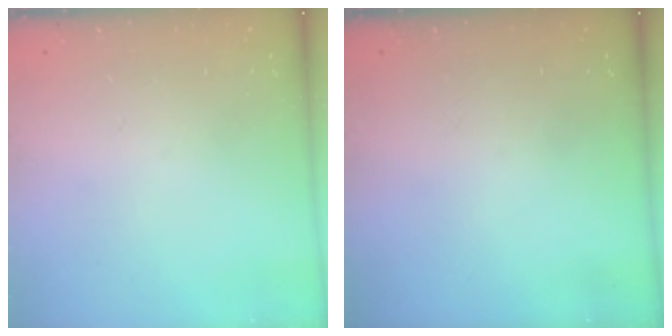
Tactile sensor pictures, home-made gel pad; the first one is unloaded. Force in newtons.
{"total": 0.0}